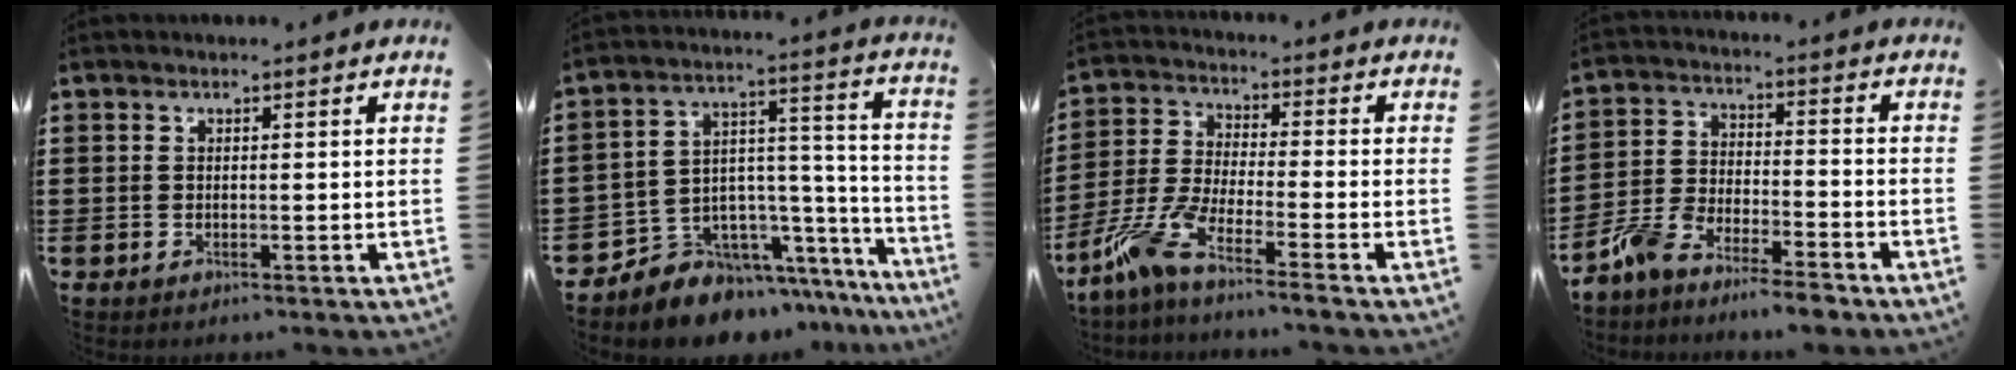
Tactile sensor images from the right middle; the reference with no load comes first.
{"total": 6.7, "force": [-5.6, 3.7, -0.1], "torque": [-0.010, -0.002, -0.103]}
{"total": 6.9, "force": [-5.5, 0.4, 4.2], "torque": [-0.117, -0.023, -0.114]}
{"total": 6.9, "force": [-6.7, 0.2, 1.7], "torque": [-0.043, 0.005, -0.134]}